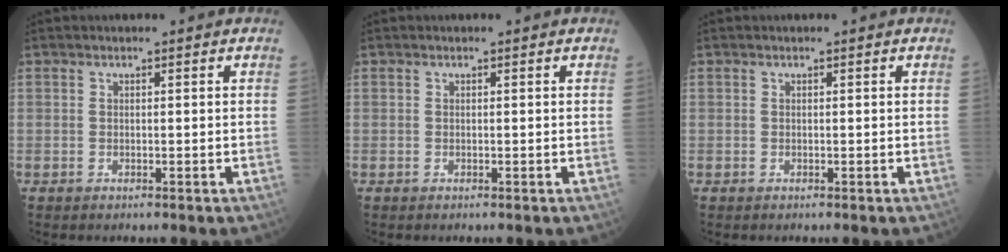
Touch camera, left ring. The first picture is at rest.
{"total": 0.0}
{"total": 0.0}